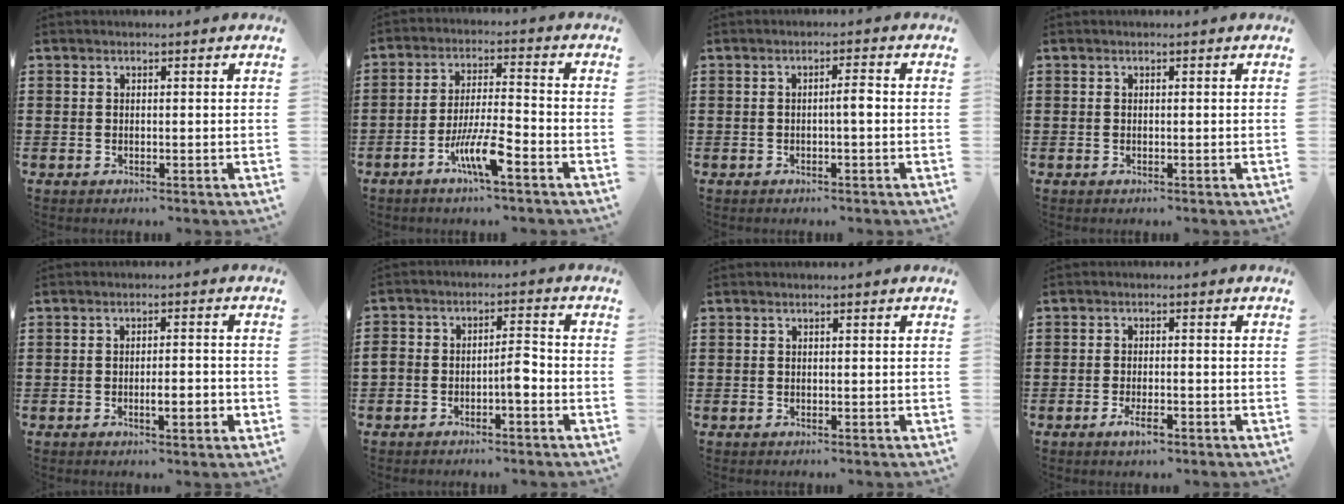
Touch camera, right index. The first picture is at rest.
{"total": 7.9, "force": [-4.2, 1.1, 6.6], "torque": [-0.132, -0.004, -0.079]}
{"total": 2.3, "force": [-0.3, 0.2, 2.2], "torque": [-0.042, 0.001, -0.007]}
{"total": 0.0}
{"total": 3.5, "force": [-1.2, 0.8, 3.2], "torque": [-0.053, 0.002, -0.021]}
{"total": 4.2, "force": [-2.1, 2.0, 3.1], "torque": [-0.059, 0.014, -0.041]}
{"total": 0.0}
{"total": 3.0, "force": [-1.6, 1.0, 2.4], "torque": [-0.046, -0.001, -0.030]}